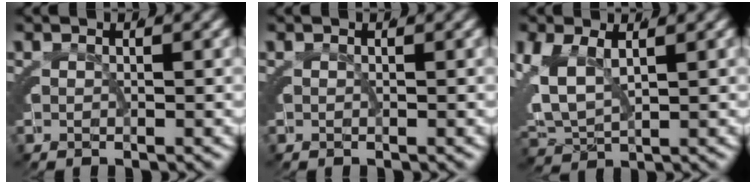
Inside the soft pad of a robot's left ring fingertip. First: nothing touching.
{"total": 0.0}
{"total": 7.1, "force": [-0.3, 6.0, 3.8], "torque": [-0.108, -0.027, 0.004]}